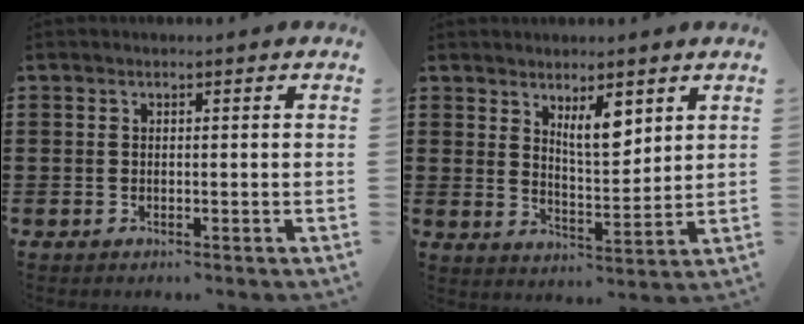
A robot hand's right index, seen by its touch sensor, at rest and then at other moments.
{"total": 6.1, "force": [3.8, 2.1, 4.3], "torque": [-0.077, -0.010, 0.062]}